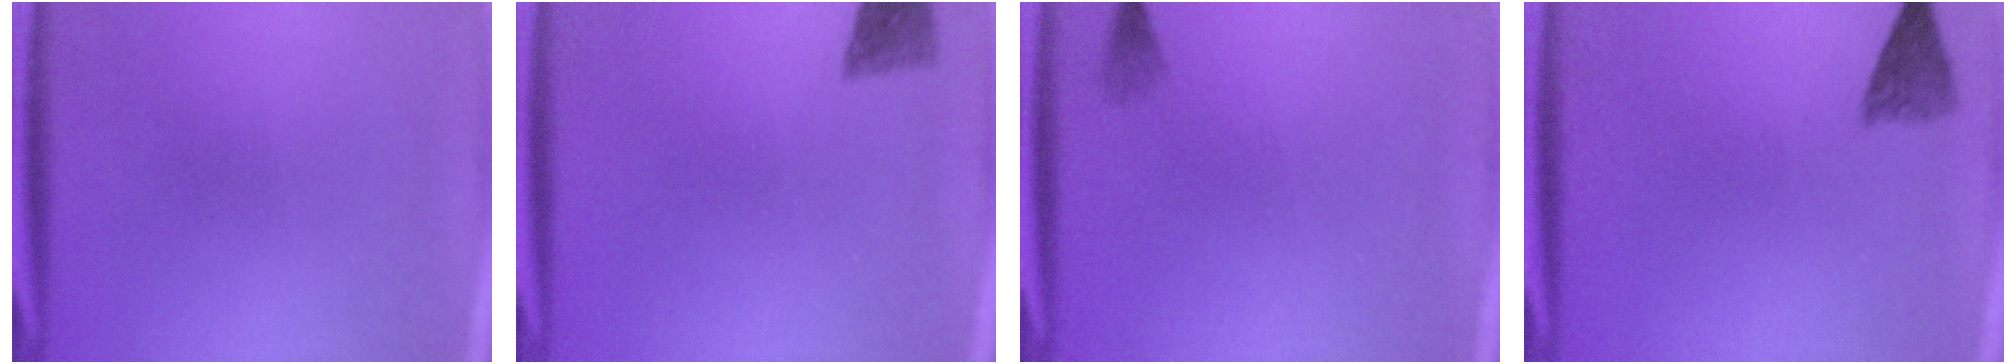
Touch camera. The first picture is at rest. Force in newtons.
{"total": 2.8}
{"total": 1.0}
{"total": 2.8}